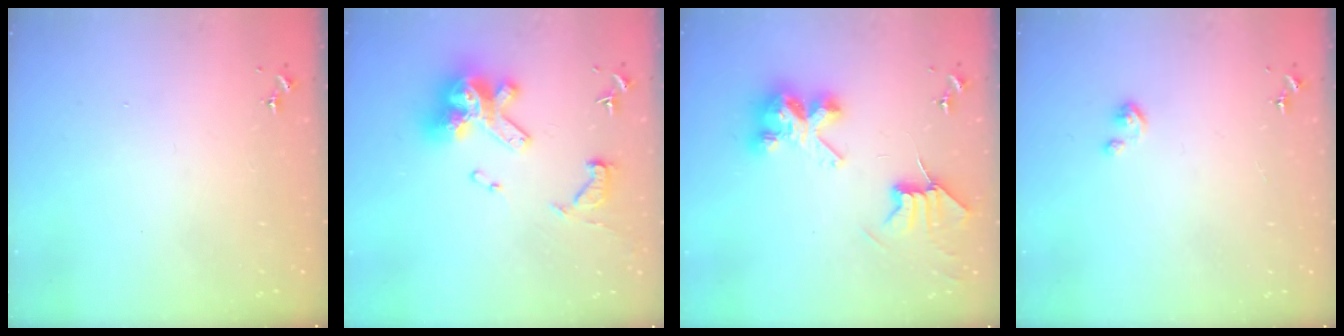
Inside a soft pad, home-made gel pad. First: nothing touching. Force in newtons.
{"total": 17.6, "press": 17.5, "slide": 1.6}
{"total": 9.7, "press": 9.7, "slide": 0.5}
{"total": 2.7, "press": 2.7, "slide": 0.3}